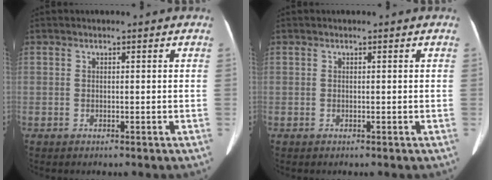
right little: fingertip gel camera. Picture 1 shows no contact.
{"total": 0.0}